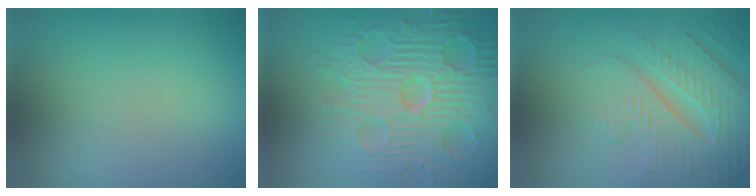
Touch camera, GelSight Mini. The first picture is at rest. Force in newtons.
{"total": 8.9, "press": 6.5, "slide": 6.0}
{"total": 4.8, "press": 4.3, "slide": 2.0}